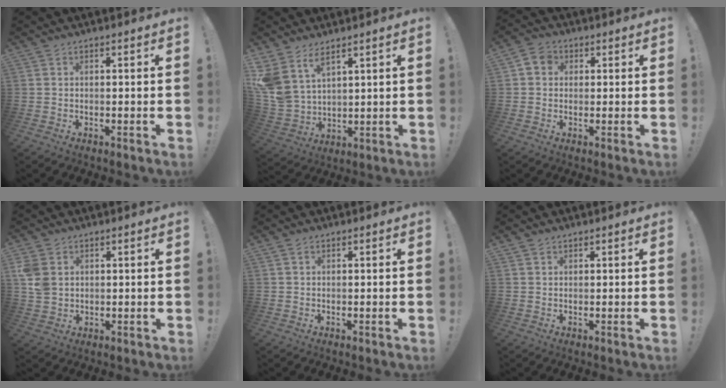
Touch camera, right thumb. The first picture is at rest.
{"total": 9.5, "force": [6.5, 5.0, 4.7], "torque": [-0.109, -0.048, 0.129]}
{"total": 4.7, "force": [0.9, 4.1, 2.1], "torque": [-0.039, 0.011, 0.019]}
{"total": 6.8, "force": [2.2, 5.2, 3.7], "torque": [-0.064, -0.005, 0.042]}
{"total": 0.7, "force": [0.5, 0.5, 0.2], "torque": [0.002, -0.002, 0.009]}
{"total": 1.2, "force": [1.0, 0.6, 0.1], "torque": [0.005, -0.006, 0.018]}